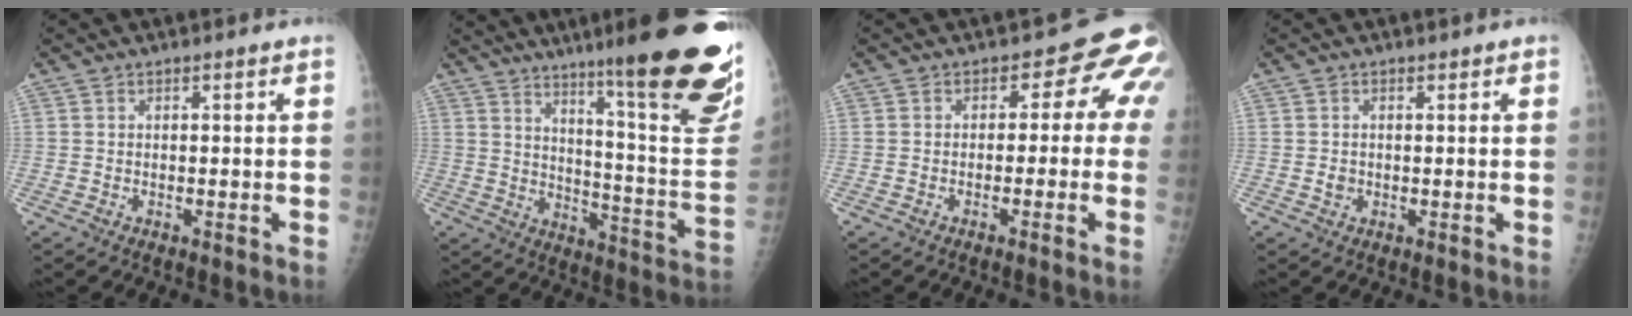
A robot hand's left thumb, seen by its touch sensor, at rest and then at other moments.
{"total": 26.5, "force": [16.2, 3.3, 20.8], "torque": [-0.244, -0.082, 0.233]}
{"total": 7.0, "force": [-0.2, 5.0, 4.9], "torque": [-0.012, 0.019, -0.018]}
{"total": 1.5, "force": [0.0, 1.4, 0.6], "torque": [-0.001, 0.002, 0.001]}